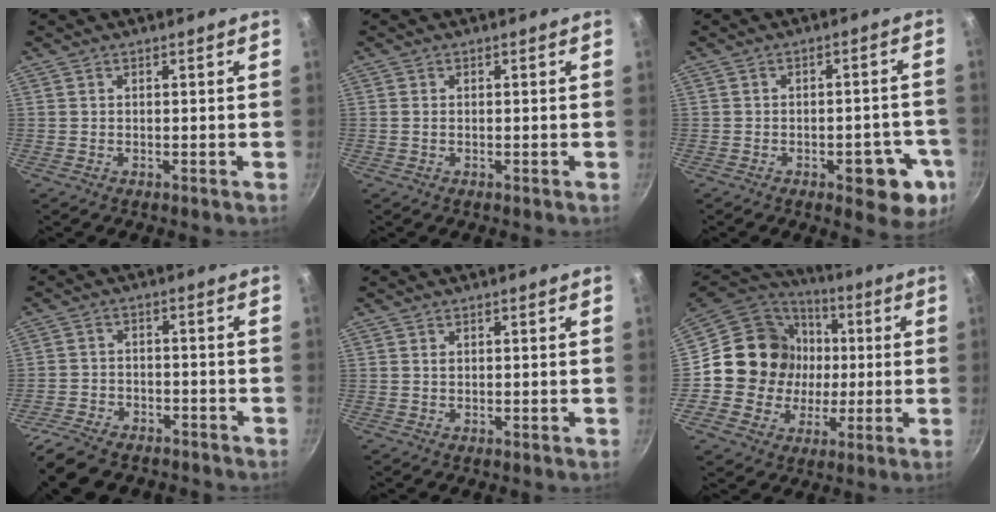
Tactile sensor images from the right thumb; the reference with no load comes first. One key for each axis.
{"total": 0.8, "fx": -0.1, "fy": 0.5, "fz": 0.6, "tx": -0.012, "ty": 0.001, "tz": -0.003}
{"total": 10.4, "fx": -3.9, "fy": 4.8, "fz": 8.3, "tx": -0.061, "ty": 0.016, "tz": -0.045}
{"total": 11.2, "fx": -8.9, "fy": 4.9, "fz": 4.9, "tx": -0.095, "ty": 0.042, "tz": -0.154}
{"total": 0.6, "fx": 0.1, "fy": 0.4, "fz": 0.4, "tx": -0.007, "ty": 0.002, "tz": 0.001}
{"total": 17.6, "fx": 0.8, "fy": 16.2, "fz": 6.7, "tx": -0.095, "ty": 0.023, "tz": 0.014}